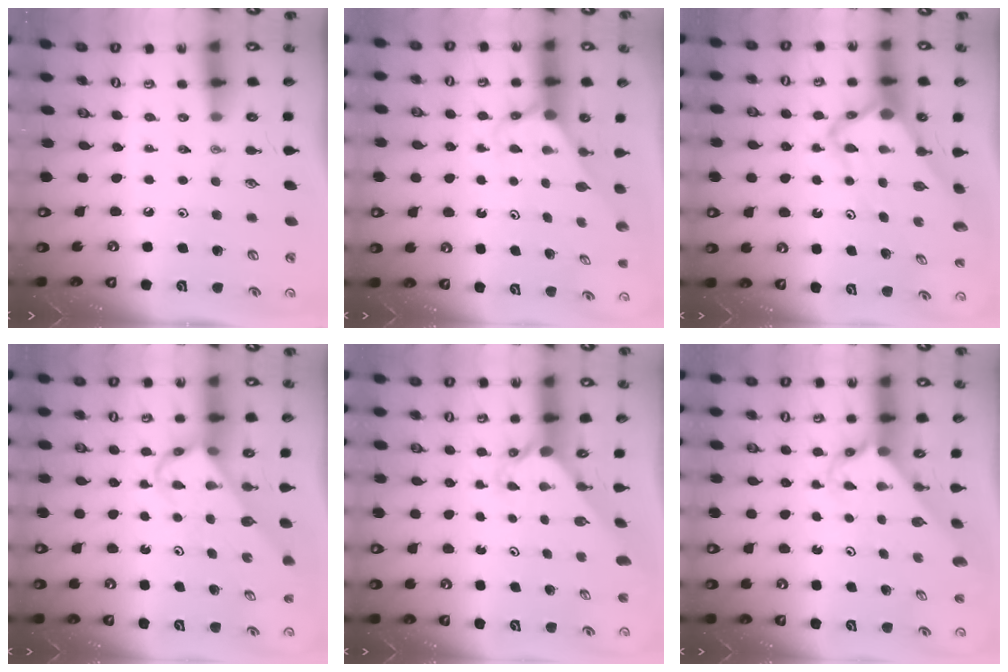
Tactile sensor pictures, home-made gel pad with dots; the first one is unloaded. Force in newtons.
{"total": 2.8, "press": 2.8, "slide": 0.1}
{"total": 7.6, "press": 7.6, "slide": 0.5}
{"total": 4.8, "press": 4.8, "slide": 0.4}
{"total": 2.4, "press": 2.4, "slide": 0.2}
{"total": 2.5, "press": 2.5, "slide": 0.2}